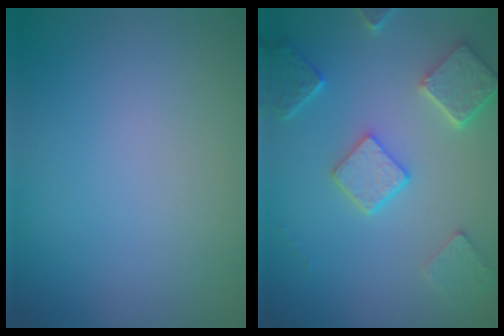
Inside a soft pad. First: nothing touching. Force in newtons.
{"total": 4.9, "press": 3.9, "slide": 2.9}